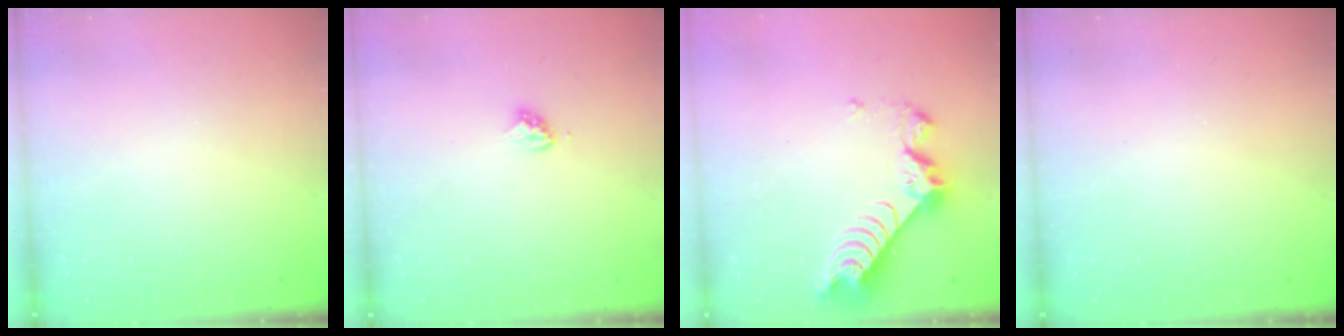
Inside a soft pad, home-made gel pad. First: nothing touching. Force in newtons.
{"total": 3.3, "press": 3.3, "slide": 0.2}
{"total": 8.1, "press": 8.1, "slide": 0.8}
{"total": 0.0}